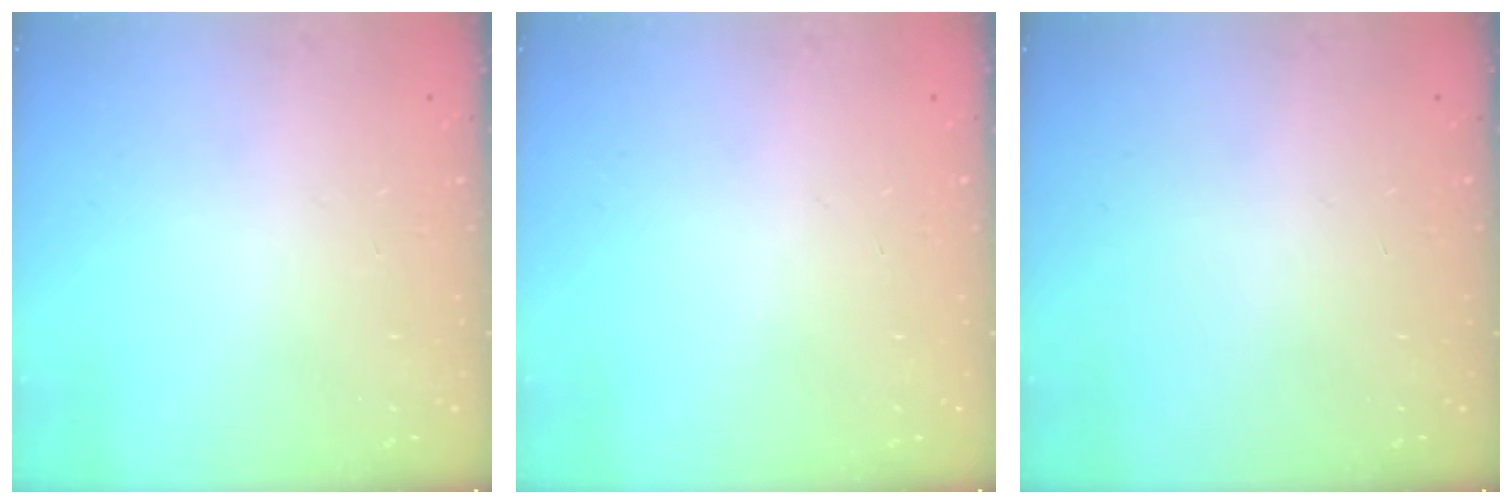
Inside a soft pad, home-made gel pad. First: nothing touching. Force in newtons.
{"total": 0.0}
{"total": 0.0}